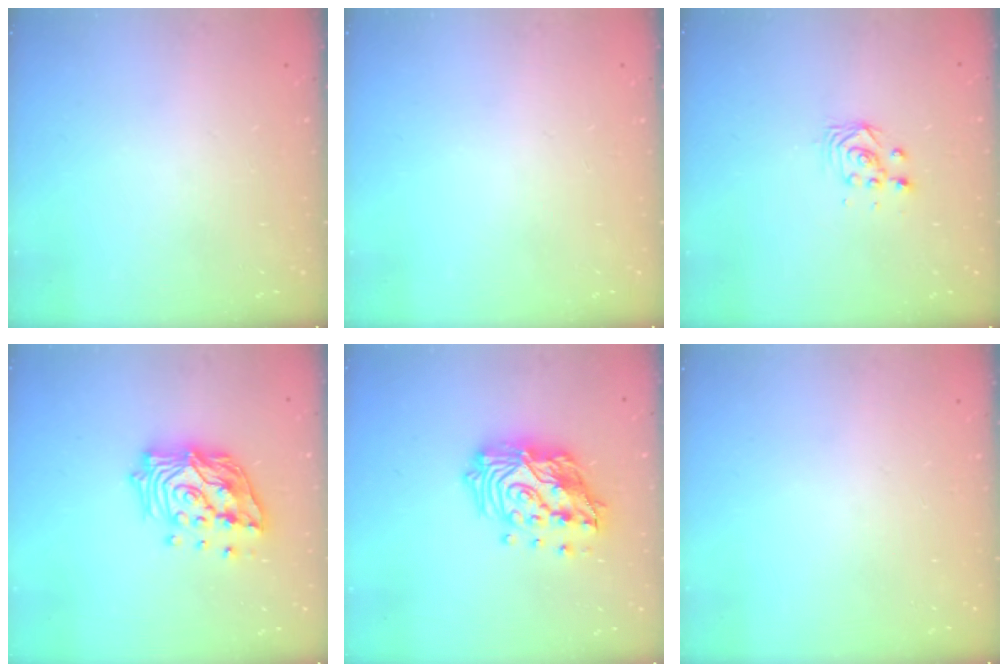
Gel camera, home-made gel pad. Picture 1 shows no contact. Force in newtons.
{"total": 0.0}
{"total": 3.0, "press": 2.9, "slide": 0.3}
{"total": 18.1, "press": 17.9, "slide": 2.6}
{"total": 18.6, "press": 18.6, "slide": 1.4}
{"total": 0.0}